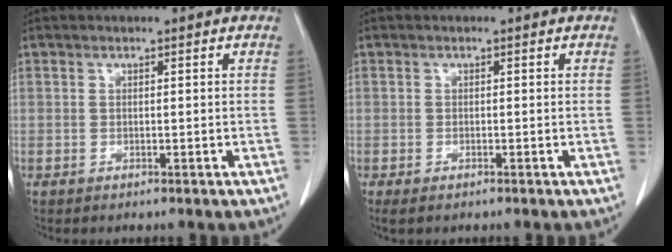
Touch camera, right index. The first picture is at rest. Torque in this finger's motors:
{"motor_torque": [0.22, -0.20, 0.05, 0.01]}